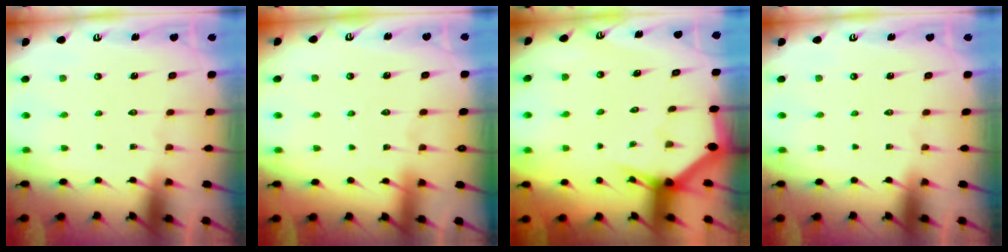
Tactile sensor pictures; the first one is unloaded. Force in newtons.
{"total": 5.2, "press": 5.2, "slide": 0.7}
{"total": 2.6, "press": 2.6, "slide": 0.0}
{"total": 0.0}